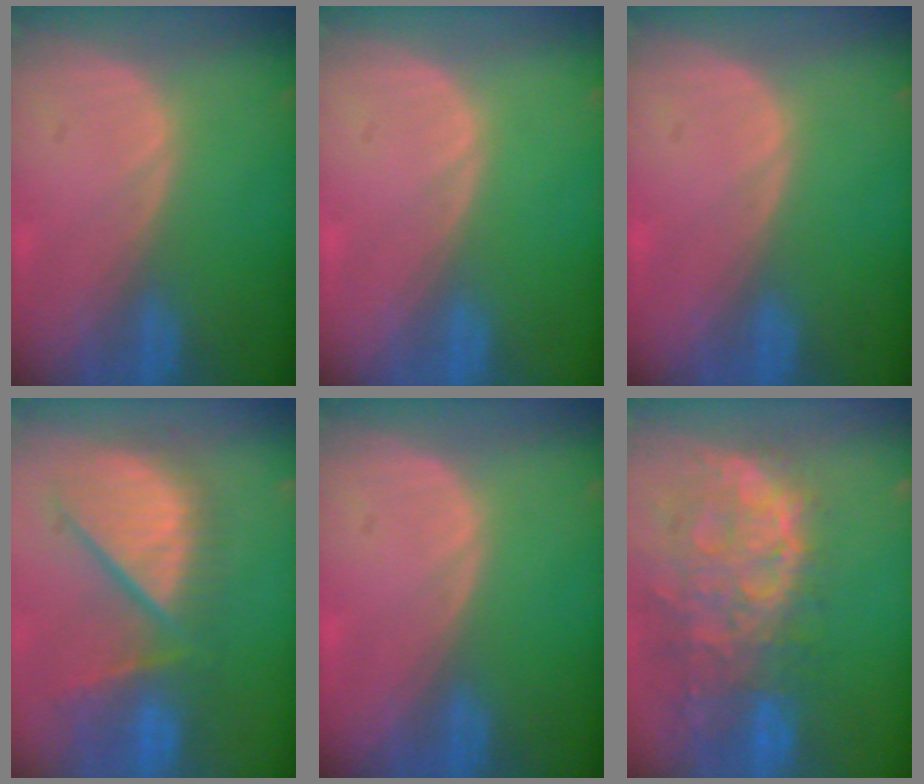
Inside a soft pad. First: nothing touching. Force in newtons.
{"total": 0.0}
{"total": 0.0}
{"total": 11.4, "press": 10.2, "slide": 5.1}
{"total": 0.0}
{"total": 13.6, "press": 11.1, "slide": 7.8}